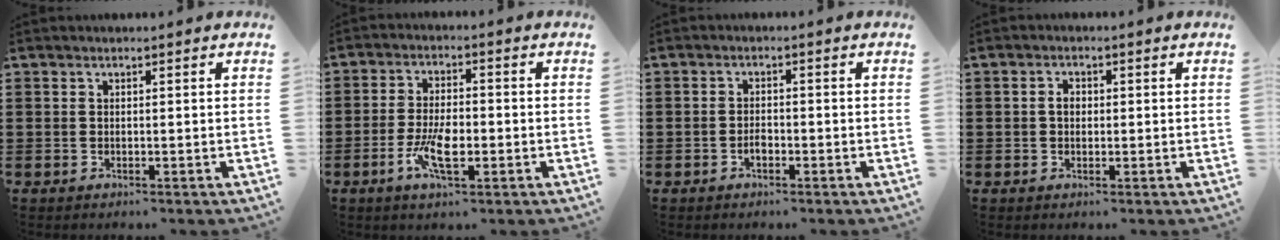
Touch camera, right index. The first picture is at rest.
{"total": 6.6, "force": [-2.1, 2.6, 5.7], "torque": [-0.120, -0.004, -0.041]}
{"total": 1.7, "force": [-0.9, 0.9, 1.1], "torque": [-0.022, 0.000, -0.017]}
{"total": 1.9, "force": [0.0, 1.3, 1.5], "torque": [-0.029, 0.007, -0.001]}